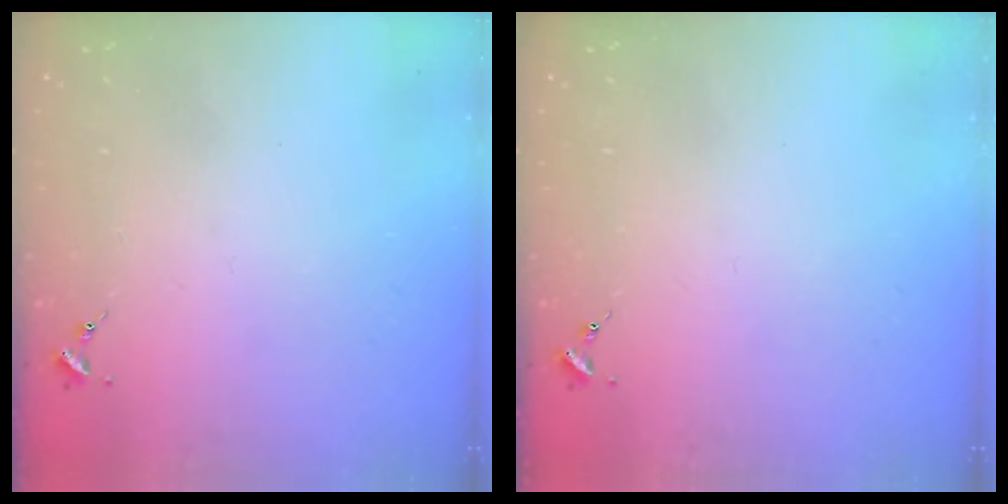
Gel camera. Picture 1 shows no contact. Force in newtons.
{"total": 0.0}